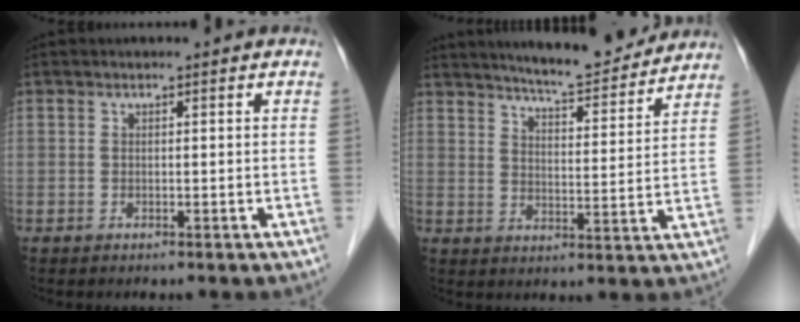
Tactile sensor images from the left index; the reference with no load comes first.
{"total": 12.0, "force": [11.1, 1.0, 4.3], "torque": [-0.064, -0.010, 0.153]}